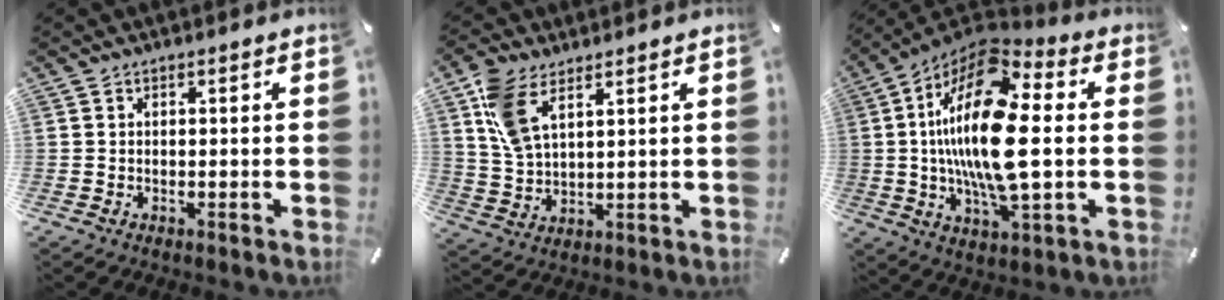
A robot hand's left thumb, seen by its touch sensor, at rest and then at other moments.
{"total": 8.6, "force": [4.9, 4.3, 5.5], "torque": [-0.135, -0.012, 0.091]}
{"total": 23.8, "force": [1.1, 9.8, 21.6], "torque": [-0.436, -0.012, 0.012]}